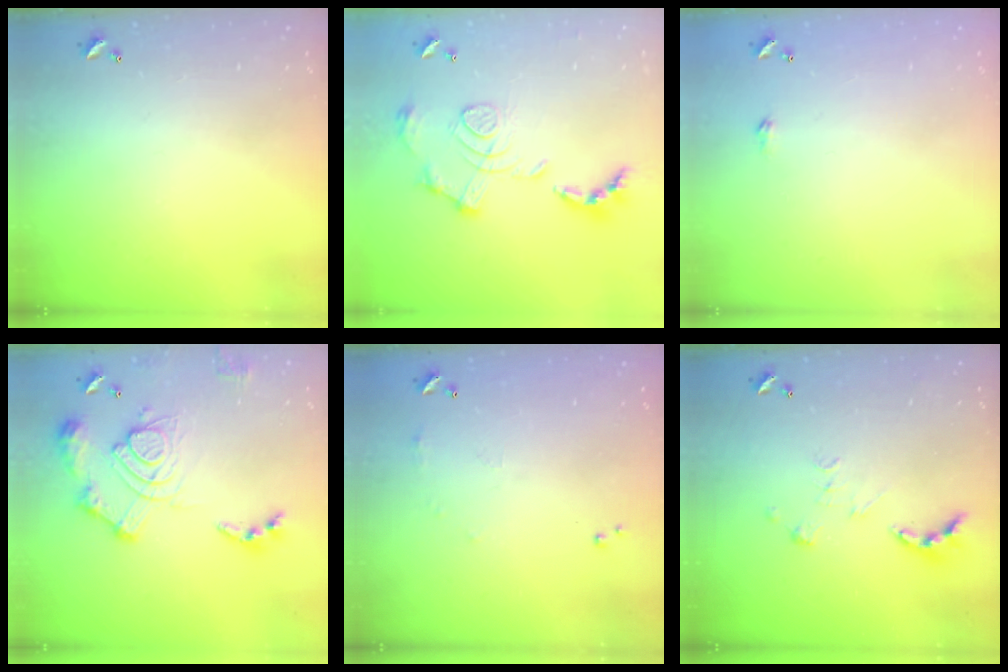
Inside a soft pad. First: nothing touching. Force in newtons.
{"total": 1.7, "press": 1.1, "slide": 1.3}
{"total": 1.8, "press": 1.8, "slide": 0.3}
{"total": 16.1, "press": 16.0, "slide": 2.0}
{"total": 5.4, "press": 5.3, "slide": 0.6}
{"total": 4.7, "press": 4.7, "slide": 0.4}